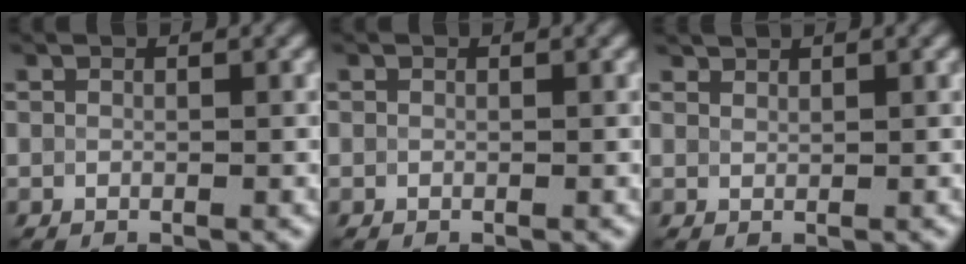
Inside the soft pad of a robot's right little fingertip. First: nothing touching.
{"total": 0.0}
{"total": 1.0, "force": [1.0, 0.0, 0.1], "torque": [-0.030, -0.012, 0.033]}